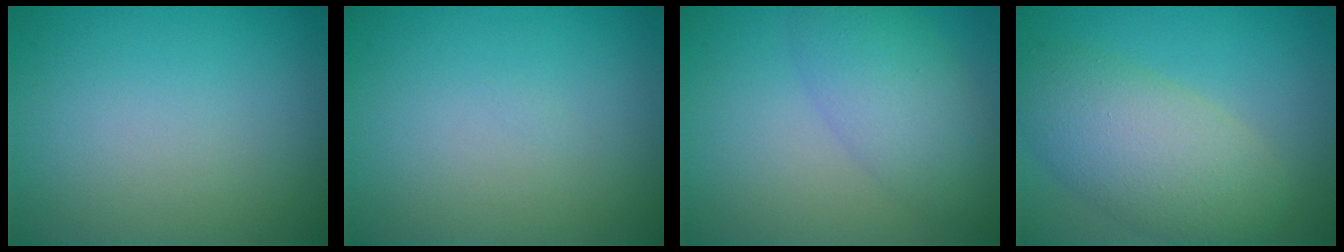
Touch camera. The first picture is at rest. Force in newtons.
{"total": 0.0}
{"total": 4.6, "press": 4.5, "slide": 0.1}
{"total": 6.7, "press": 6.7, "slide": 0.4}